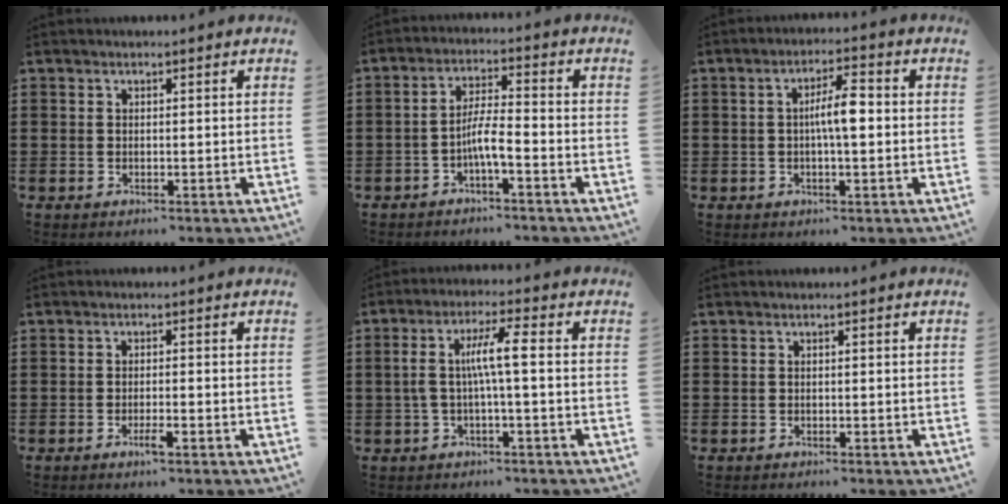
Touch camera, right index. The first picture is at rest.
{"total": 4.5, "force": [-2.2, 0.7, 3.9], "torque": [-0.084, 0.002, -0.046]}
{"total": 5.1, "force": [0.0, 1.2, 5.0], "torque": [-0.090, 0.008, -0.003]}
{"total": 2.3, "force": [-1.3, 0.2, 1.9], "torque": [-0.039, -0.005, -0.025]}
{"total": 6.3, "force": [-0.2, 0.7, 6.3], "torque": [-0.126, 0.000, -0.012]}
{"total": 0.0}